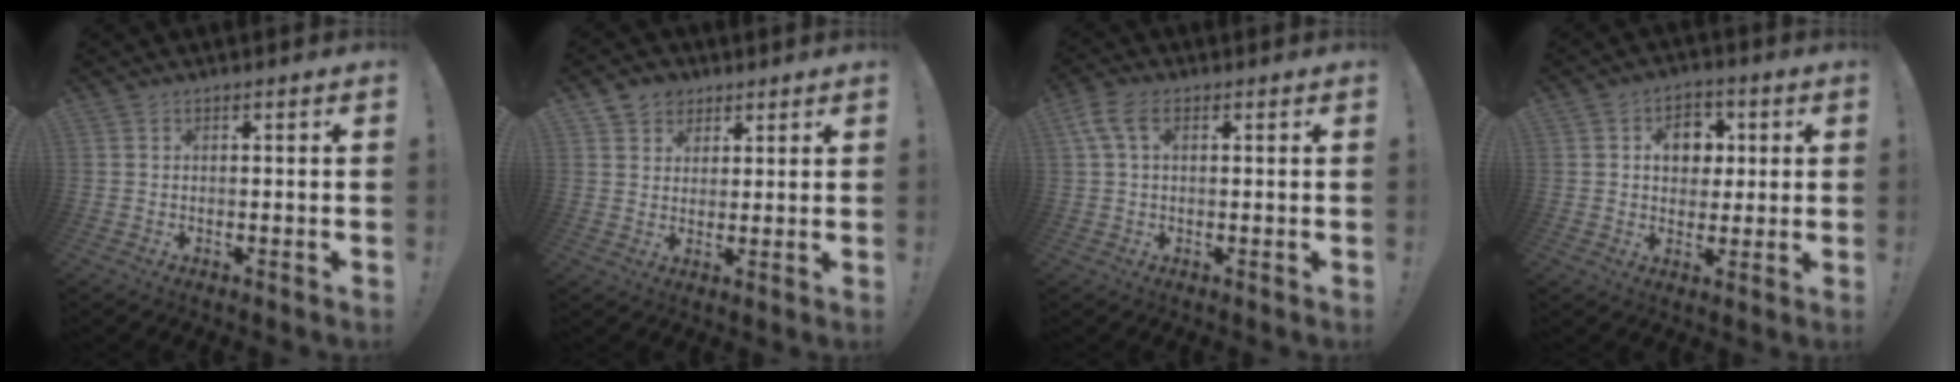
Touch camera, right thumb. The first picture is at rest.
{"total": 5.1, "force": [2.6, 4.3, 0.6], "torque": [-0.005, -0.019, 0.050]}
{"total": 6.2, "force": [2.1, 3.6, 4.5], "torque": [-0.096, 0.008, 0.042]}
{"total": 9.1, "force": [2.2, 7.4, 4.8], "torque": [-0.056, -0.004, 0.039]}